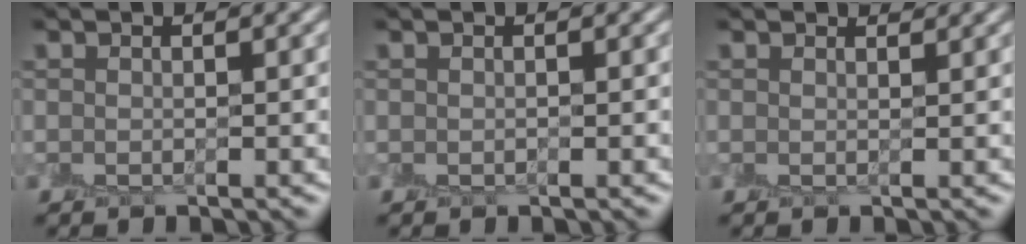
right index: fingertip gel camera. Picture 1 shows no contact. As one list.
[{"total": 0.0}, {"total": 1.2, "force": [1.1, 0.1, 0.5], "torque": [-0.008, -0.002, 0.005]}]